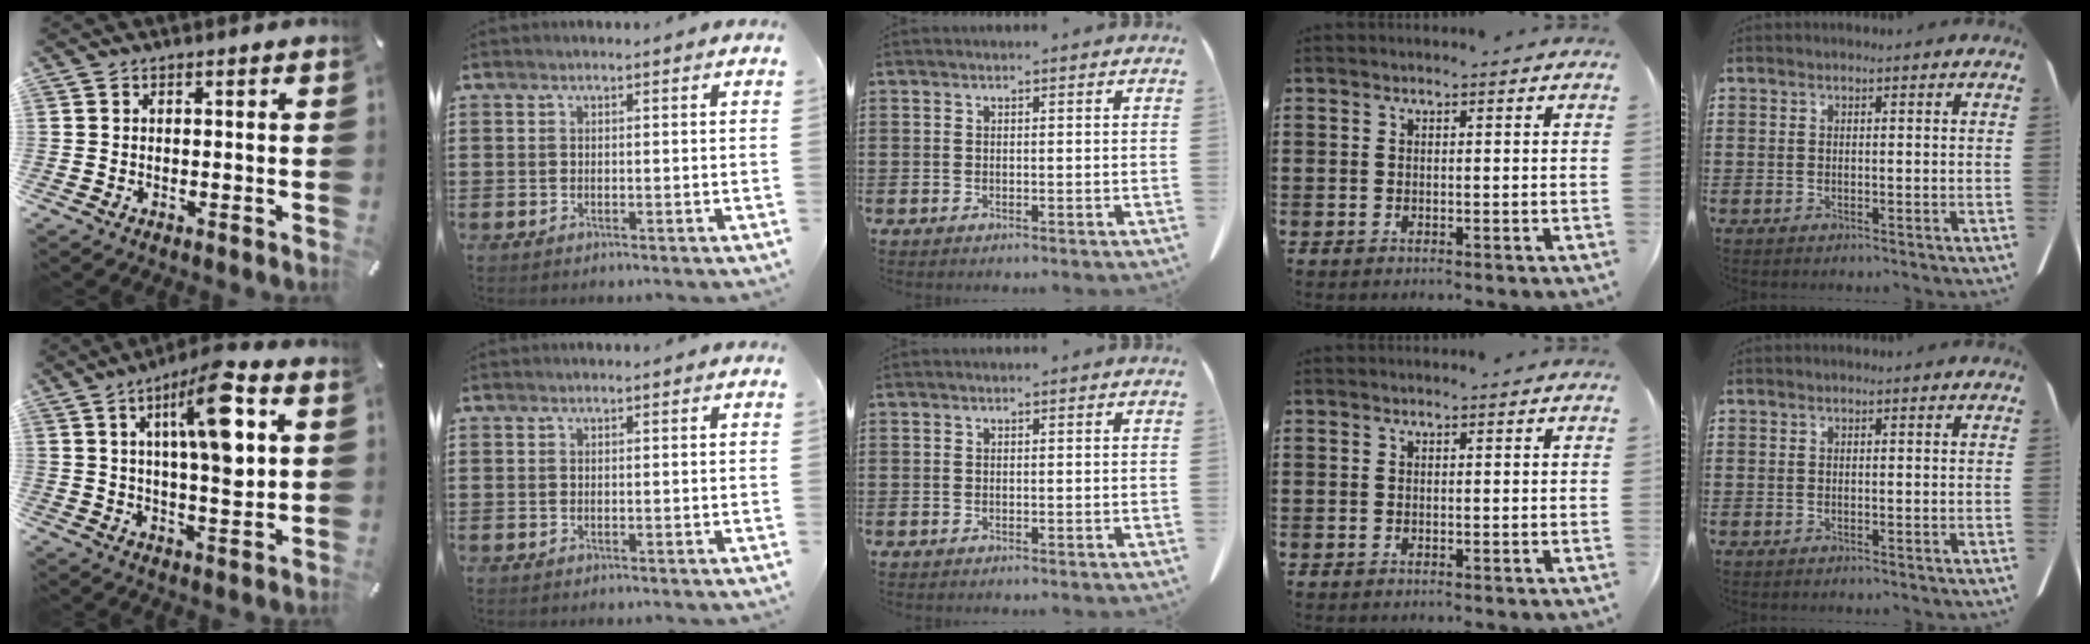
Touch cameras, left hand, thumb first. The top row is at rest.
{"thumb": {"total": 15.3, "force": [5.0, 4.6, 13.7], "torque": [-0.216, -0.015, 0.073]}}